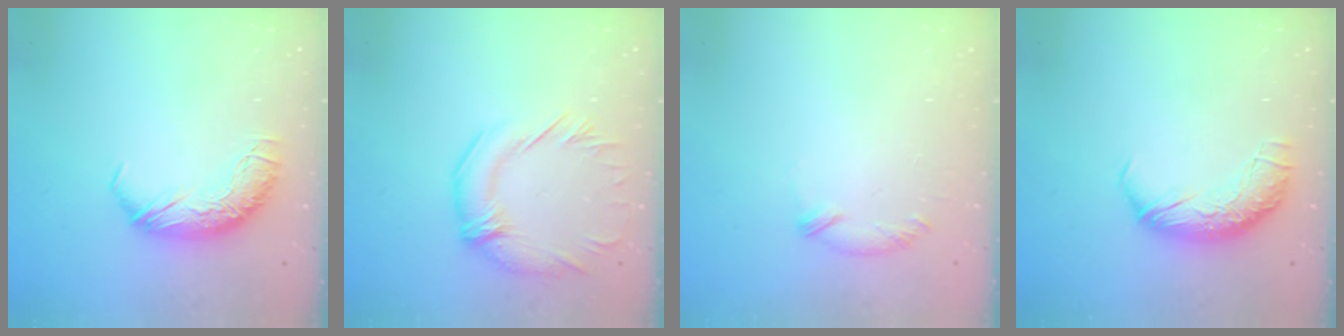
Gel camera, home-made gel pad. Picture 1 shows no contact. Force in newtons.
{"total": 1.1, "press": 0.6, "slide": 1.0}
{"total": 6.3, "press": 6.2, "slide": 0.8}
{"total": 2.3, "press": 0.9, "slide": 2.1}